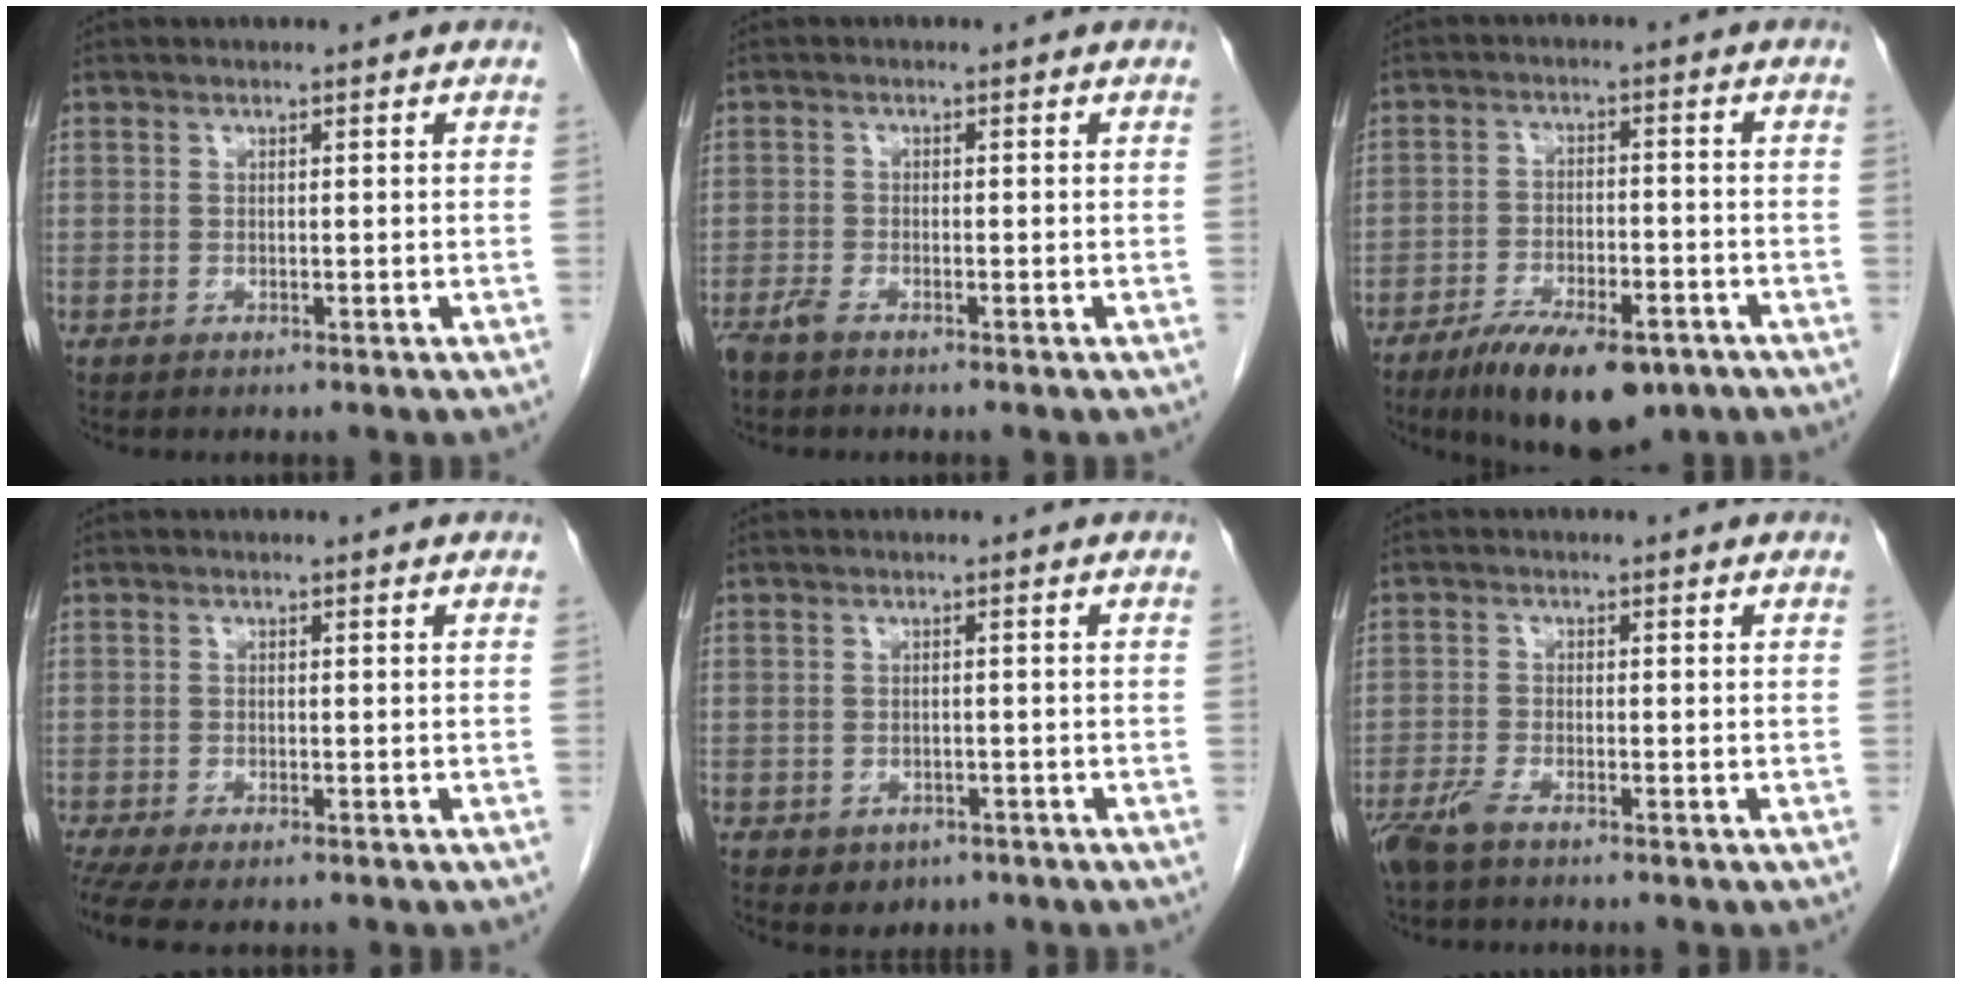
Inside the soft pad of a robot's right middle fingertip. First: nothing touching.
{"total": 2.0, "force": [-1.6, 0.4, 1.1], "torque": [-0.028, -0.003, -0.032]}
{"total": 12.0, "force": [-8.2, 4.2, 7.6], "torque": [-0.118, -0.008, -0.131]}
{"total": 6.6, "force": [-5.0, 2.2, 3.8], "torque": [-0.069, -0.009, -0.081]}
{"total": 3.1, "force": [-1.7, 2.3, 1.1], "torque": [-0.011, 0.004, -0.012]}
{"total": 3.8, "force": [-2.8, 0.8, 2.4], "torque": [-0.056, -0.007, -0.056]}